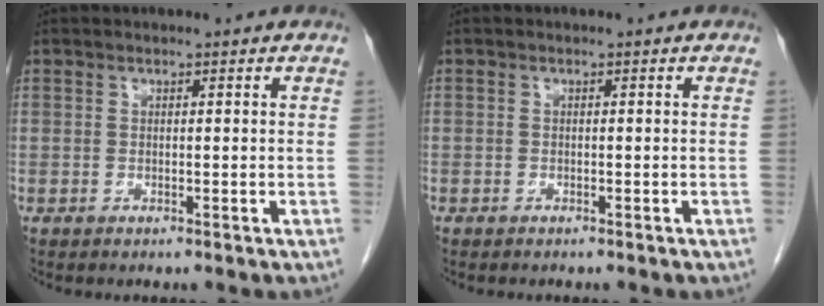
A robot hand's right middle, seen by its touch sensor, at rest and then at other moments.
{"total": 0.7, "force": [-0.6, 0.4, 0.0], "torque": [-0.009, 0.003, -0.012]}